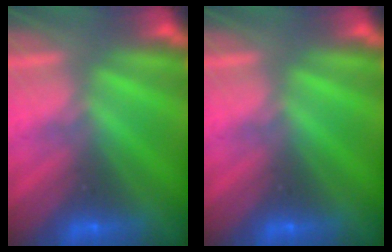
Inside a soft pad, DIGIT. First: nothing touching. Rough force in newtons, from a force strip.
{"total": 0.0}